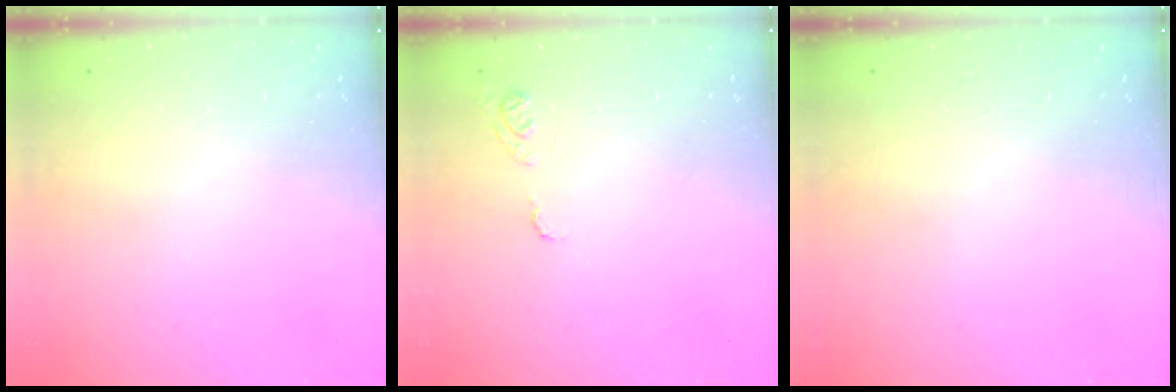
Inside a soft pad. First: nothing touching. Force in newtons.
{"total": 7.2, "press": 7.2, "slide": 0.7}
{"total": 0.0}